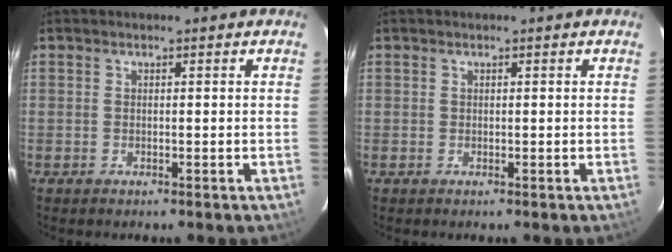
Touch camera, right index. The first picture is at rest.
{"total": 0.0}